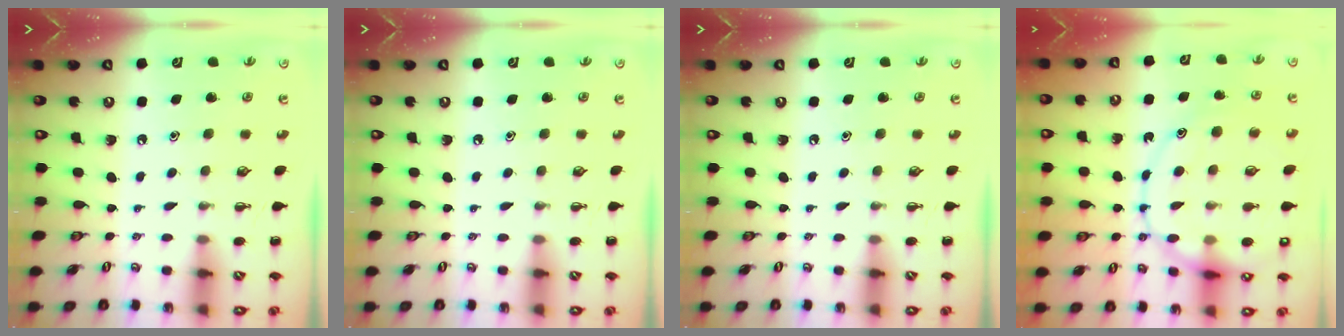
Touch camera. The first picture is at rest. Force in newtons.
{"total": 0.0}
{"total": 0.0}
{"total": 19.3, "press": 19.2, "slide": 2.0}